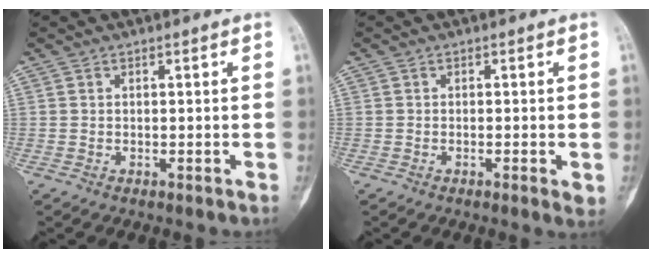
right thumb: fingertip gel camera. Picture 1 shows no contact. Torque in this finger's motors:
{"motor_torque": [-0.37, 0.17, 0.09, -0.10, -0.09]}